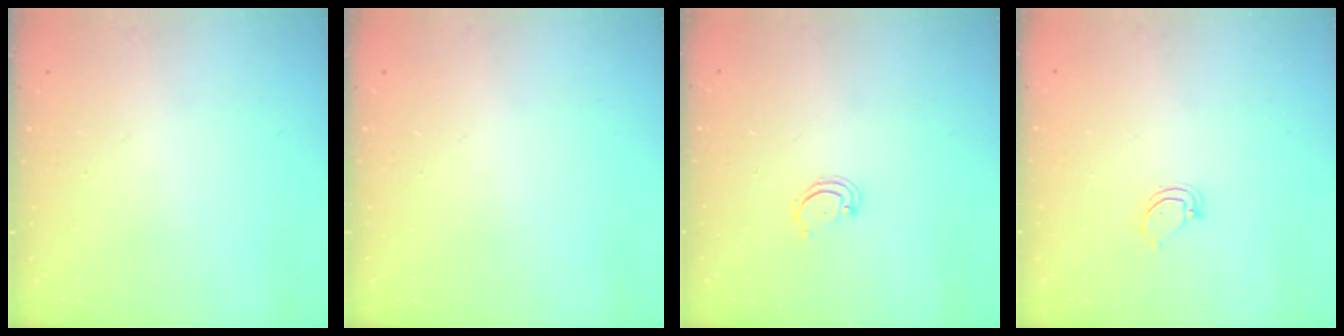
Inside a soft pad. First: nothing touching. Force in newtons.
{"total": 0.0}
{"total": 2.4, "press": 2.4, "slide": 0.2}
{"total": 3.6, "press": 3.6, "slide": 0.2}